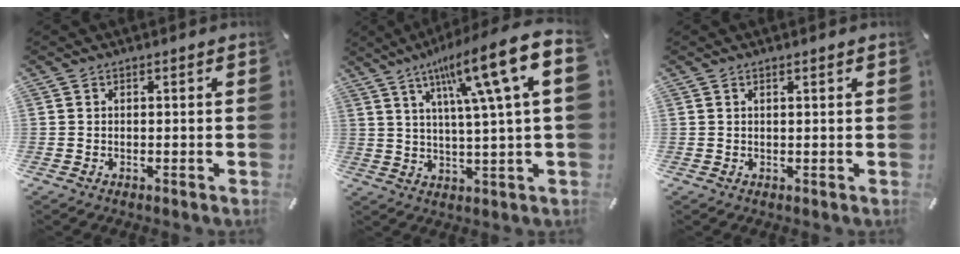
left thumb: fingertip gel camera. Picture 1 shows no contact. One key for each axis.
{"total": 16.6, "fx": 6.9, "fy": 2.2, "fz": 15.0, "tx": -0.250, "ty": -0.026, "tz": 0.097}
{"total": 0.9, "fx": 0.5, "fy": 0.1, "fz": 0.7, "tx": -0.014, "ty": -0.001, "tz": 0.008}